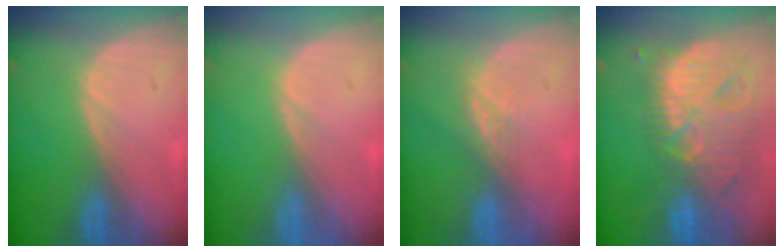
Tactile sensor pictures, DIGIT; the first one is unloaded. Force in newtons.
{"total": 0.0}
{"total": 2.5, "press": 2.1, "slide": 1.4}
{"total": 13.8, "press": 11.6, "slide": 7.4}